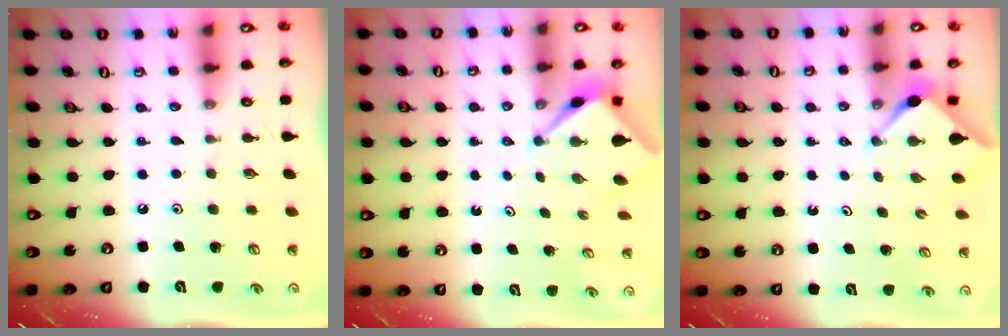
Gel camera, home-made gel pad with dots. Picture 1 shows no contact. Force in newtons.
{"total": 2.7, "press": 2.7, "slide": 0.0}
{"total": 3.0, "press": 3.0, "slide": 0.3}